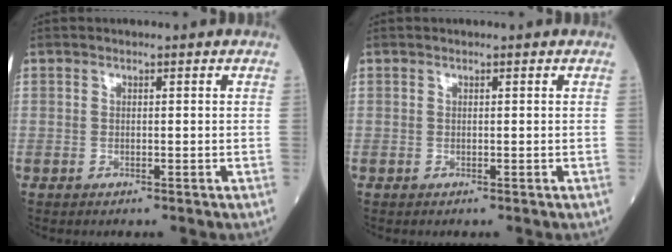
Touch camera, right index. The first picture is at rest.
{"total": 0.0}